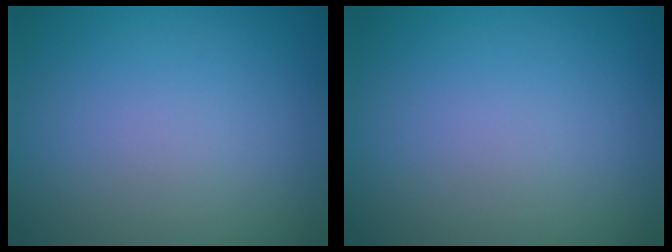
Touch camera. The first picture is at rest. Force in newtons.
{"total": 0.0}